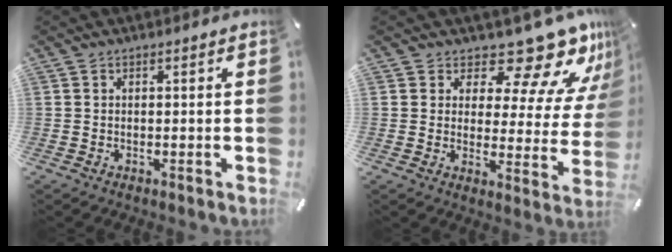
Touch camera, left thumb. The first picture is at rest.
{"total": 14.9, "force": [11.5, 6.1, 7.2], "torque": [-0.094, -0.099, 0.193]}